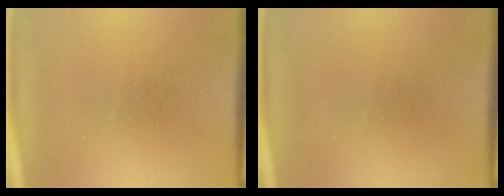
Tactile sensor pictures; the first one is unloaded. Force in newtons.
{"total": 0.0}